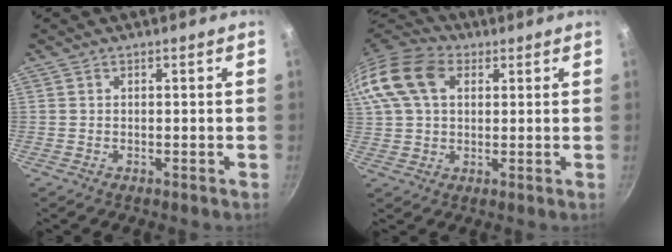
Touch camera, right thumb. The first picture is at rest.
{"total": 17.5, "force": [5.6, 12.1, 11.4], "torque": [-0.244, 0.027, 0.090]}